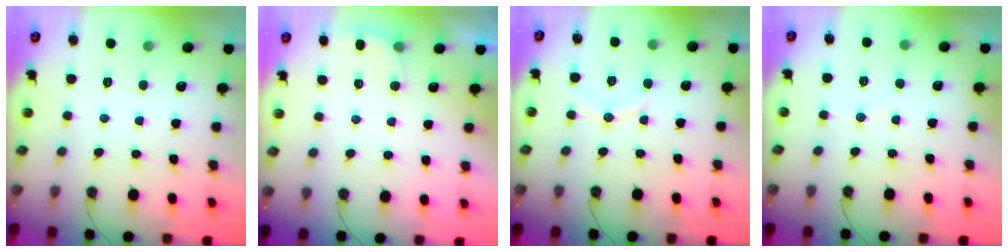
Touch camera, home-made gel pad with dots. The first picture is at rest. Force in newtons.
{"total": 3.0, "press": 2.8, "slide": 1.0}
{"total": 7.8, "press": 7.8, "slide": 0.7}
{"total": 3.0, "press": 3.0, "slide": 0.4}